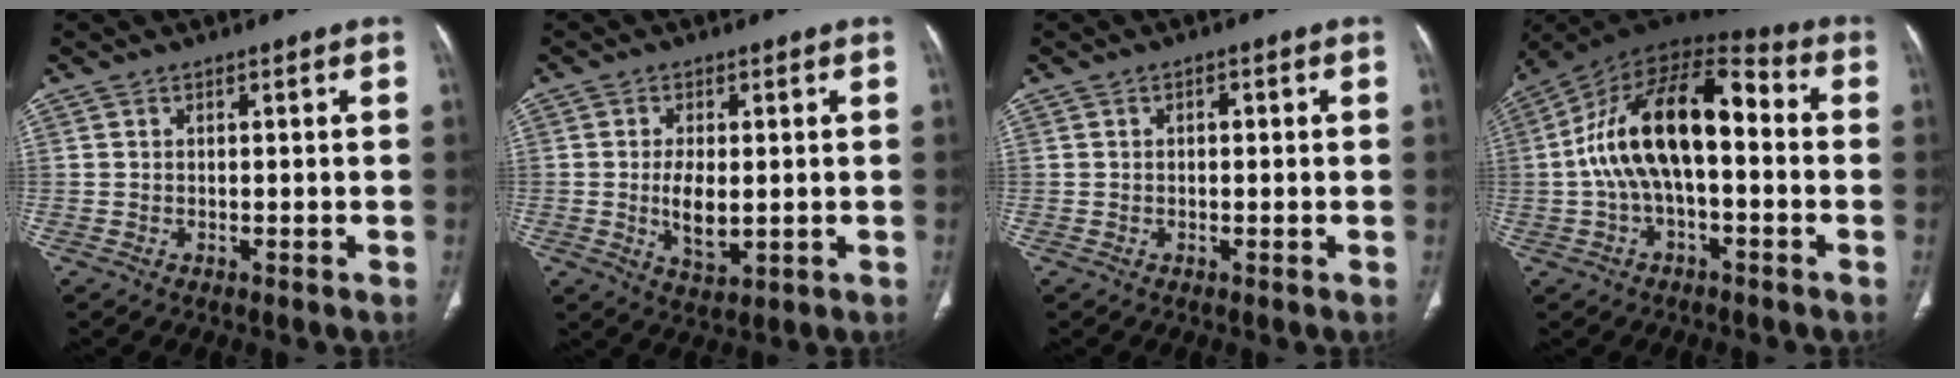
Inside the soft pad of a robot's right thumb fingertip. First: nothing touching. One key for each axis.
{"total": 6.2, "fx": -0.4, "fy": 3.0, "fz": 5.4, "tx": -0.098, "ty": -0.013, "tz": 0.000}
{"total": 1.0, "fx": 0.1, "fy": 0.7, "fz": 0.8, "tx": -0.008, "ty": 0.006, "tz": -0.001}
{"total": 18.4, "fx": -0.1, "fy": 9.0, "fz": 16.0, "tx": -0.281, "ty": 0.052, "tz": -0.010}